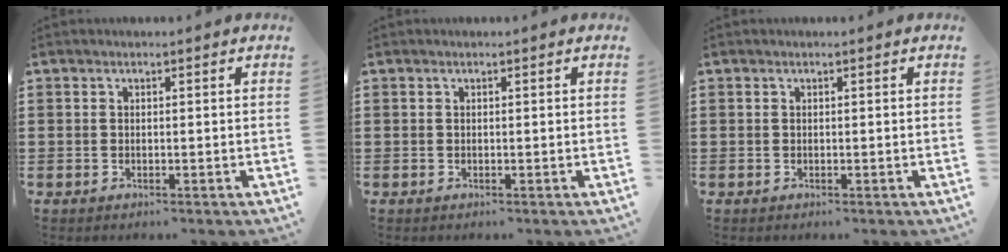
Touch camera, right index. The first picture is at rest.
{"total": 0.0}
{"total": 0.0}